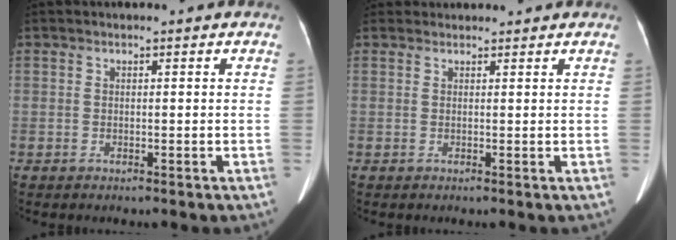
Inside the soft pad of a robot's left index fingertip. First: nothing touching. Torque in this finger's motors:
{"motor_torque": [1.02, -1.12, 0.28, 0.21]}